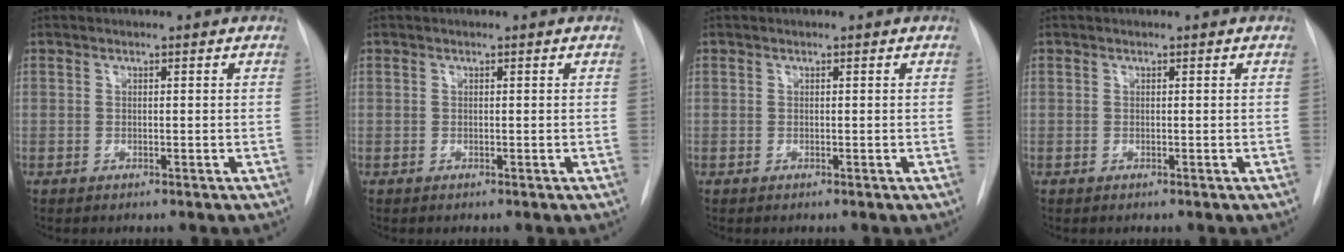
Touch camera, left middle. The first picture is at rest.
{"total": 0.0}
{"total": 0.0}
{"total": 0.0}